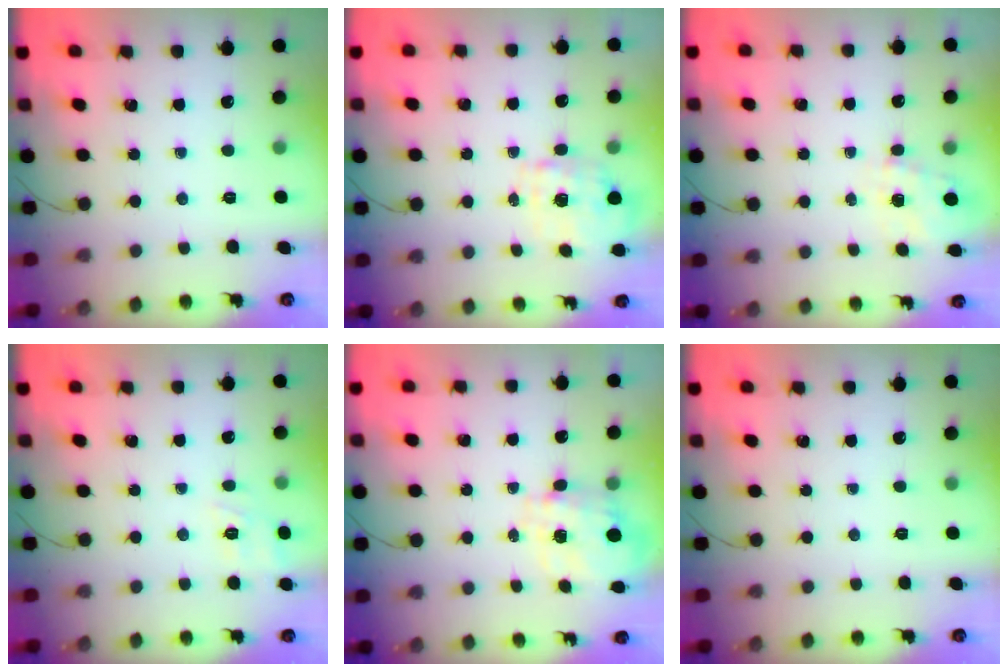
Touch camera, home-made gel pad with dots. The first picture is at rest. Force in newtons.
{"total": 1.7, "press": 1.6, "slide": 0.5}
{"total": 0.9, "press": 0.4, "slide": 0.8}
{"total": 10.0, "press": 9.9, "slide": 1.7}
{"total": 3.5, "press": 3.3, "slide": 1.0}
{"total": 0.0}